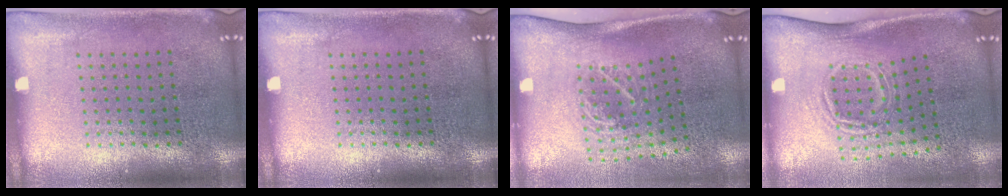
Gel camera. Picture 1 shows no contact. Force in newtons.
{"total": 0.0}
{"total": 2.0, "press": 1.4, "slide": 1.4}
{"total": 1.8, "press": 1.1, "slide": 1.4}